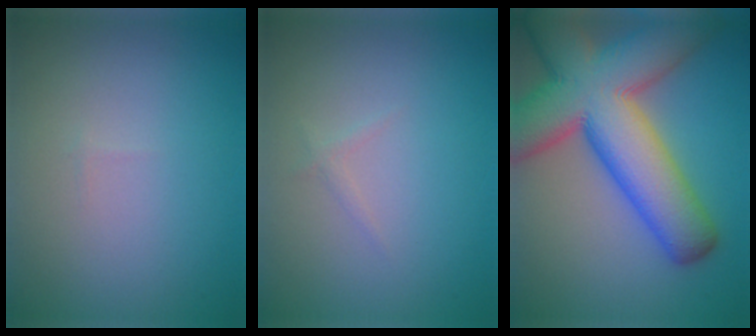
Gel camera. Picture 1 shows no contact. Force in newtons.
{"total": 0.6, "press": 0.6, "slide": 0.1}
{"total": 14.5, "press": 14.4, "slide": 0.8}